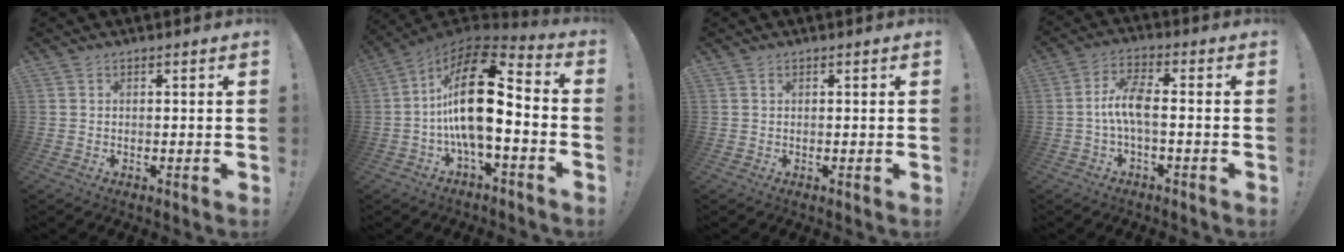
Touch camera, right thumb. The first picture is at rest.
{"total": 22.6, "force": [0.0, 9.8, 20.4], "torque": [-0.368, 0.005, 0.000]}
{"total": 0.6, "force": [0.4, 0.3, 0.4], "torque": [-0.016, 0.004, 0.009]}
{"total": 8.1, "force": [-0.9, 2.4, 7.7], "torque": [-0.154, 0.000, -0.019]}